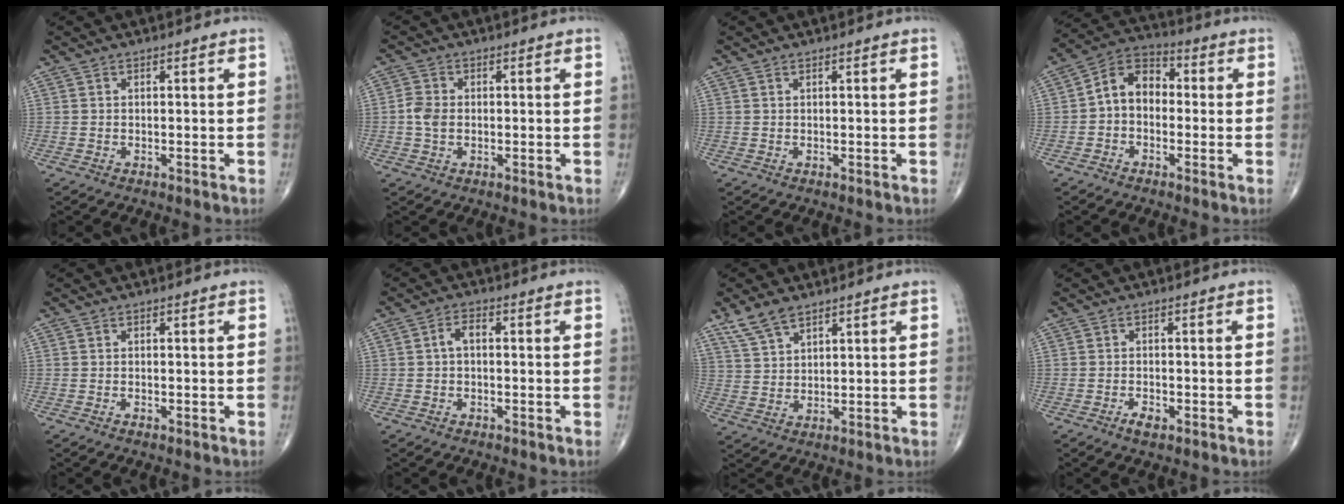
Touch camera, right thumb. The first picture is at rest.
{"total": 3.6, "force": [-0.3, 2.6, 2.4], "torque": [-0.047, 0.007, -0.010]}
{"total": 0.0}
{"total": 8.5, "force": [-0.6, 6.3, 5.7], "torque": [-0.068, 0.034, -0.030]}
{"total": 0.5, "force": [-0.3, 0.2, 0.4], "torque": [-0.010, 0.000, -0.006]}
{"total": 2.5, "force": [-0.1, 1.4, 2.1], "torque": [-0.034, 0.013, -0.008]}
{"total": 6.2, "force": [4.5, 2.8, 3.2], "torque": [-0.056, -0.013, 0.097]}
{"total": 2.2, "force": [-1.3, 1.0, 1.5], "torque": [-0.028, 0.004, -0.022]}